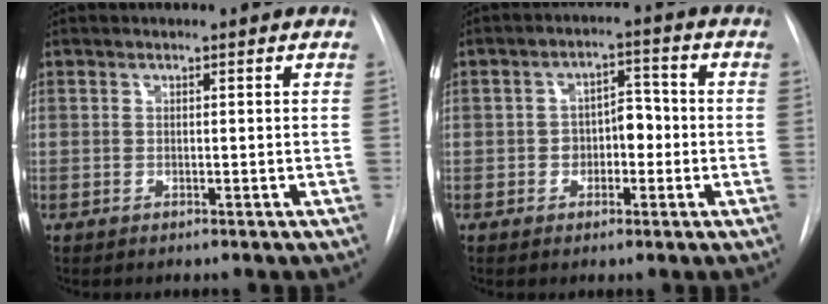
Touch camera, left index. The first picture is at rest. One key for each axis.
{"total": 4.8, "fx": -1.8, "fy": 2.8, "fz": 3.5, "tx": -0.051, "ty": 0.015, "tz": -0.027}